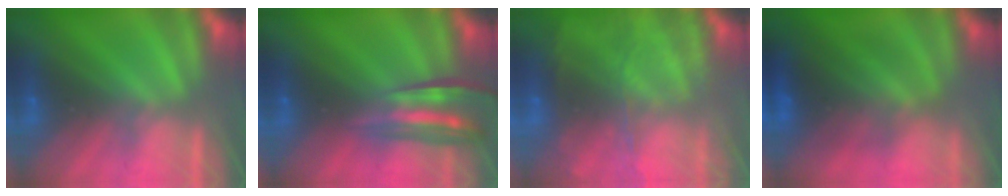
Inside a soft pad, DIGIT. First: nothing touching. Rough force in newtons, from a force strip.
{"total": 8.6}
{"total": 8.2}
{"total": 7.1}